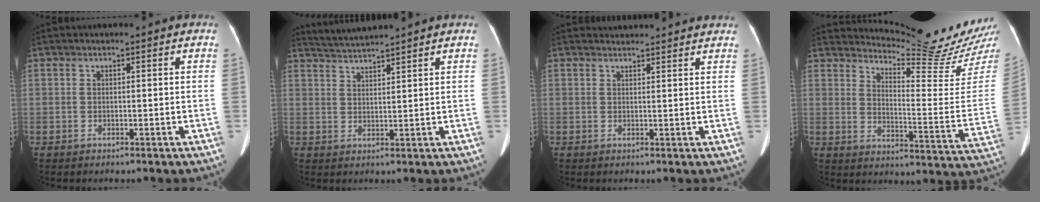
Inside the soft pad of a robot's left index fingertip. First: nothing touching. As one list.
[{"total": 4.9, "force": [4.7, -1.0, 1.1], "torque": [-0.027, 0.016, 0.088]}, {"total": 5.9, "force": [5.8, 0.6, 0.8], "torque": [-0.009, 0.024, 0.059]}, {"total": 18.2, "force": [17.6, -1.4, 4.6], "torque": [-0.080, -0.130, 0.218]}]